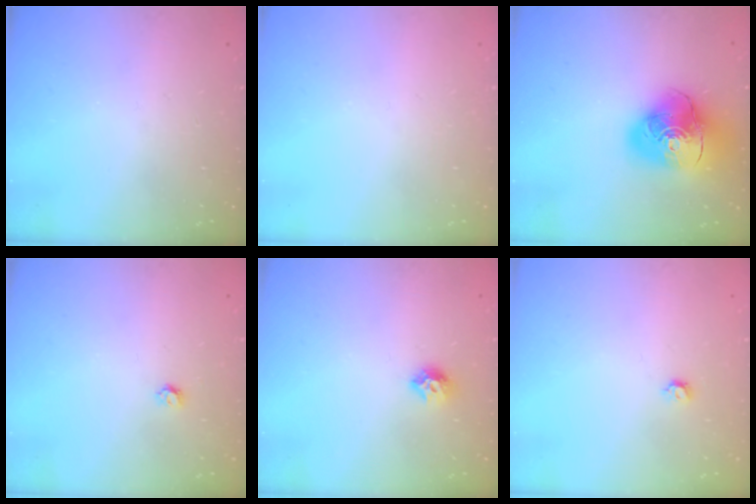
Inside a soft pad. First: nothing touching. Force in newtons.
{"total": 0.0}
{"total": 18.0, "press": 17.8, "slide": 2.4}
{"total": 3.3, "press": 3.3, "slide": 0.3}
{"total": 8.2, "press": 8.2, "slide": 0.3}
{"total": 3.6, "press": 3.6, "slide": 0.7}